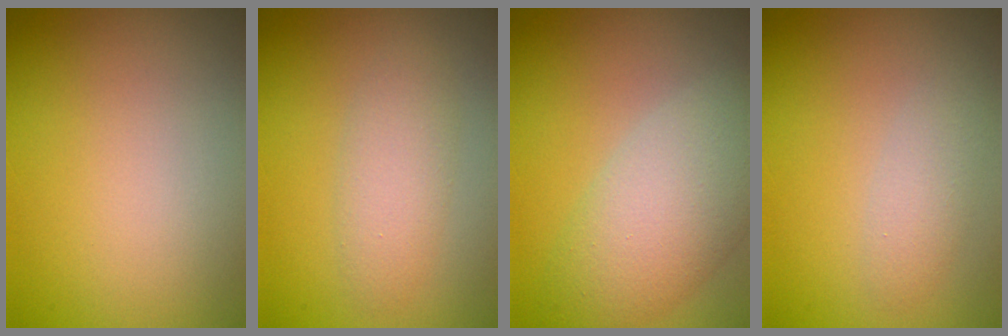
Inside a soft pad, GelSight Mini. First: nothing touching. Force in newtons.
{"total": 2.6, "press": 2.6, "slide": 0.1}
{"total": 6.4, "press": 6.4, "slide": 0.6}
{"total": 1.8, "press": 1.8, "slide": 0.2}